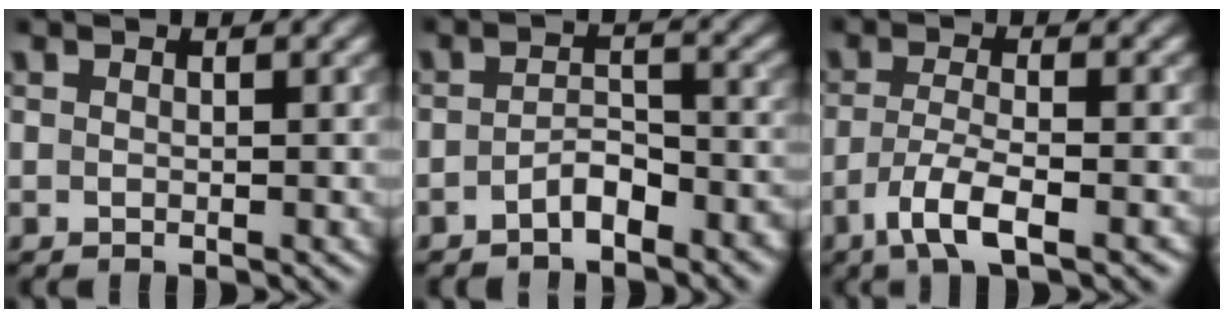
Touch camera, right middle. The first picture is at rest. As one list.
[{"total": 3.1, "force": [-1.9, 1.4, 2.0], "torque": [-0.034, 0.009, -0.034]}, {"total": 4.8, "force": [-2.6, 1.2, 3.9], "torque": [-0.074, -0.007, -0.052]}]